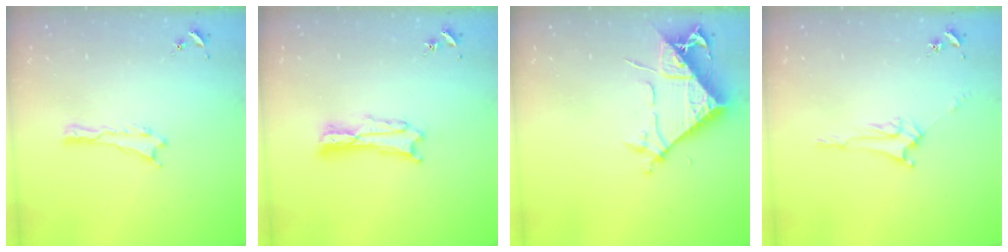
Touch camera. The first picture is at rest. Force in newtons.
{"total": 2.7, "press": 2.7, "slide": 0.3}
{"total": 7.7, "press": 7.6, "slide": 0.9}
{"total": 3.0, "press": 3.0, "slide": 0.3}